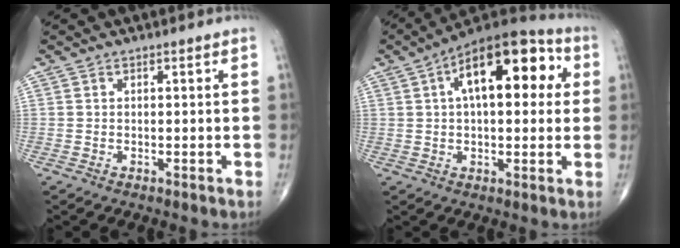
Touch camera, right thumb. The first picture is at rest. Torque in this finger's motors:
{"motor_torque": [0.92, 4.09, 1.63, 0.15, 0.12]}